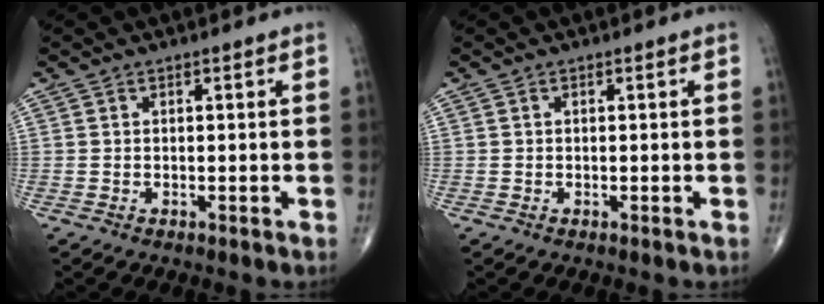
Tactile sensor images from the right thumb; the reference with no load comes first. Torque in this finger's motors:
{"motor_torque": [0.06, -0.10, 0.06, 0.31, 0.00]}